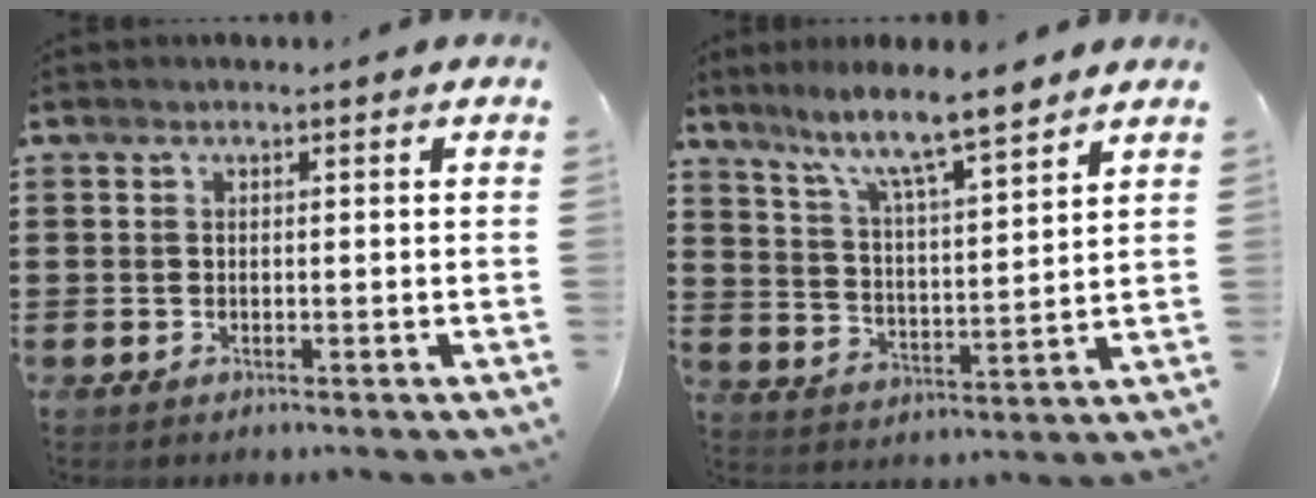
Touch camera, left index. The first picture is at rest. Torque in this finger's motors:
{"motor_torque": [1.42, 0.72, 0.92, 0.21]}